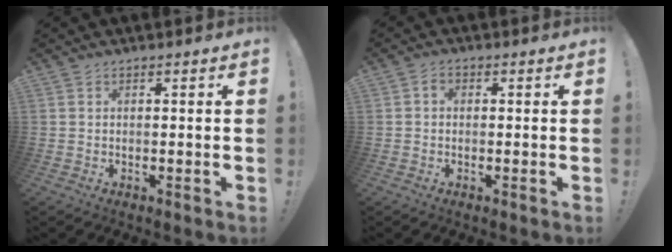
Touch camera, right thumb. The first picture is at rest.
{"total": 1.7, "force": [-0.2, 1.4, 1.0], "torque": [-0.023, 0.007, -0.005]}